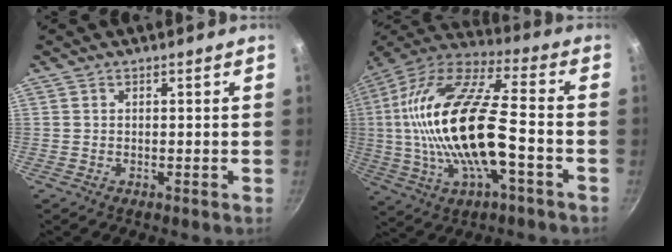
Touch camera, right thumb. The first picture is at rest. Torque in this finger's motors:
{"motor_torque": [-0.57, 2.54, 2.79, 0.00, 1.05]}